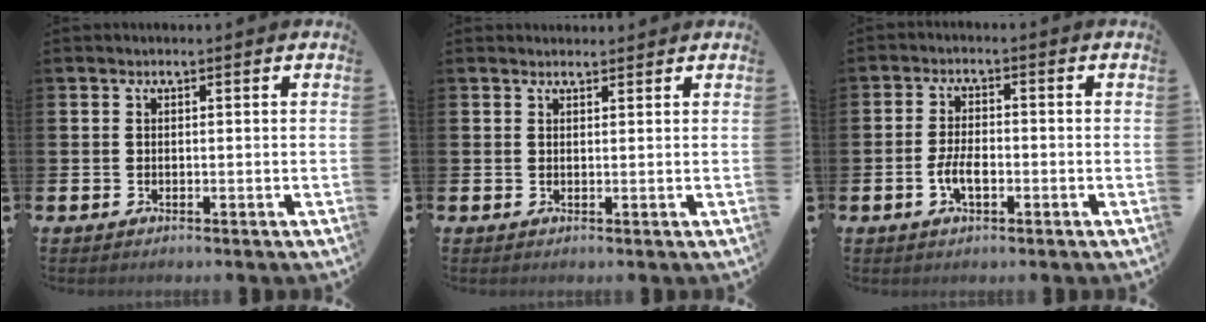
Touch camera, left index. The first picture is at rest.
{"total": 1.2, "force": [1.1, 0.3, 0.0], "torque": [0.006, 0.000, 0.020]}
{"total": 3.7, "force": [-1.0, 1.7, 3.1], "torque": [-0.062, 0.003, -0.020]}